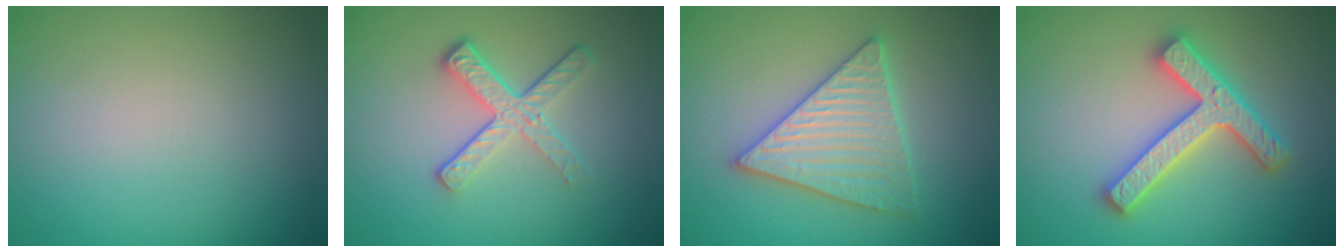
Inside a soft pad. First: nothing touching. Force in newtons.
{"total": 4.1, "press": 2.7, "slide": 3.0}
{"total": 5.3, "press": 5.3, "slide": 0.5}
{"total": 4.7, "press": 4.6, "slide": 0.9}